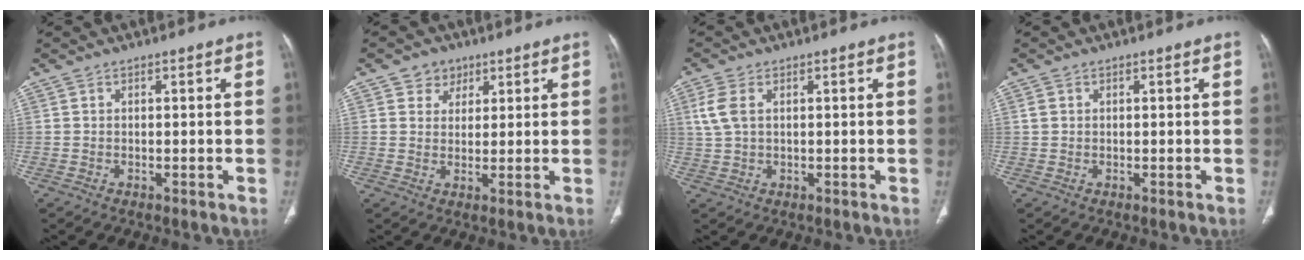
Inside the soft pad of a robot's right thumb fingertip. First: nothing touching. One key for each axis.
{"total": 4.3, "fx": 2.3, "fy": 3.5, "fz": 0.8, "tx": 0.011, "ty": -0.009, "tz": 0.034}
{"total": 4.0, "fx": 1.1, "fy": 2.2, "fz": 3.2, "tx": -0.091, "ty": 0.012, "tz": 0.026}
{"total": 1.0, "fx": 0.2, "fy": 0.8, "fz": 0.5, "tx": -0.007, "ty": 0.005, "tz": 0.006}